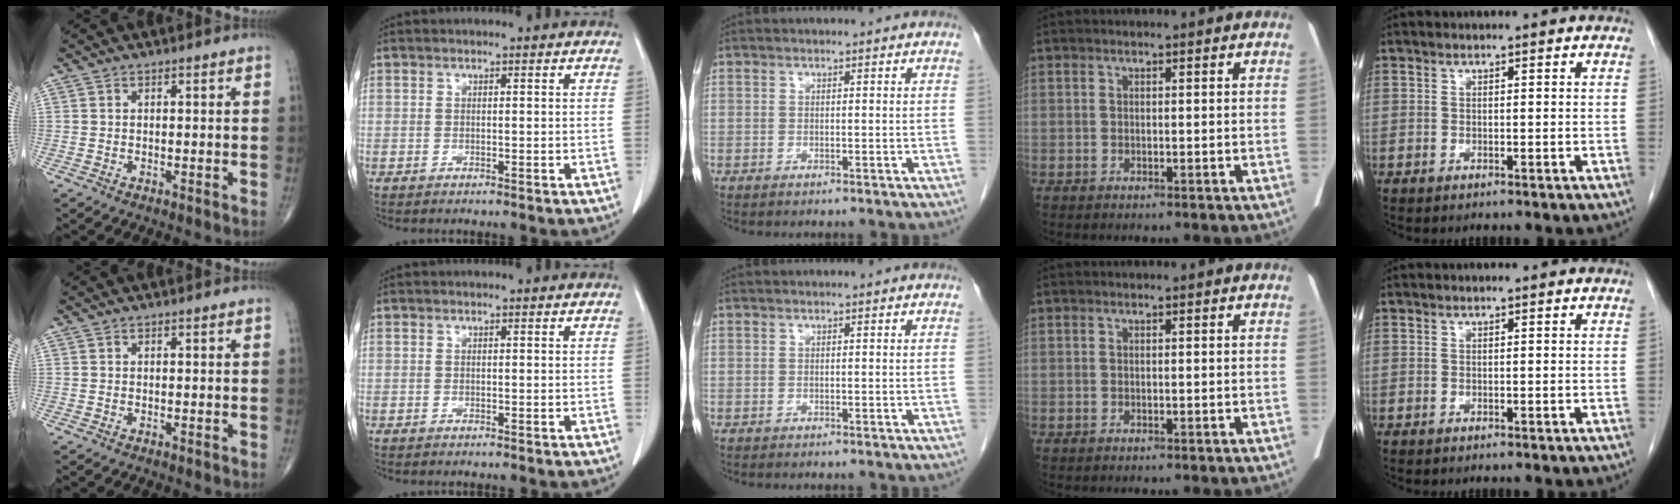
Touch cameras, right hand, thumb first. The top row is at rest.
{}